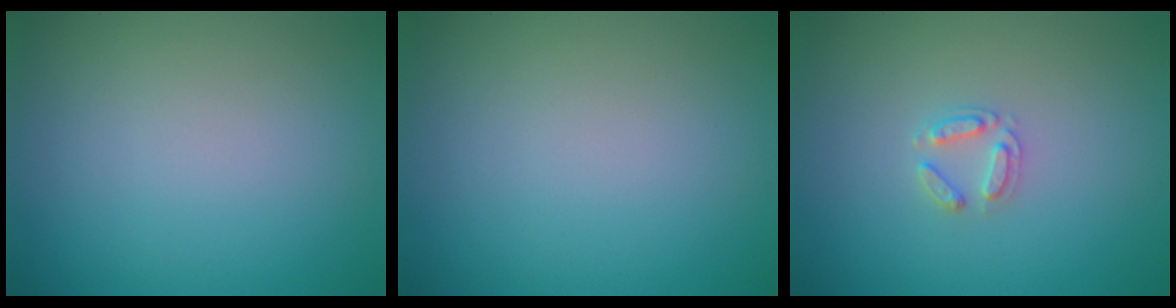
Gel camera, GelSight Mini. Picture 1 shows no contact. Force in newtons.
{"total": 0.0}
{"total": 1.7, "press": 1.7, "slide": 0.2}